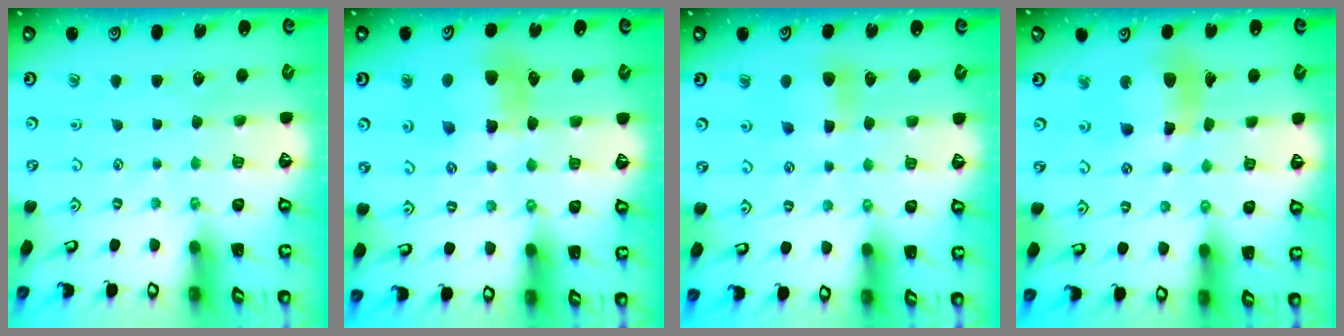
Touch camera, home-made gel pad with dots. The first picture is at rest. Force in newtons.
{"total": 8.6, "press": 8.6, "slide": 1.0}
{"total": 6.4, "press": 6.4, "slide": 0.7}
{"total": 11.7, "press": 11.4, "slide": 2.4}